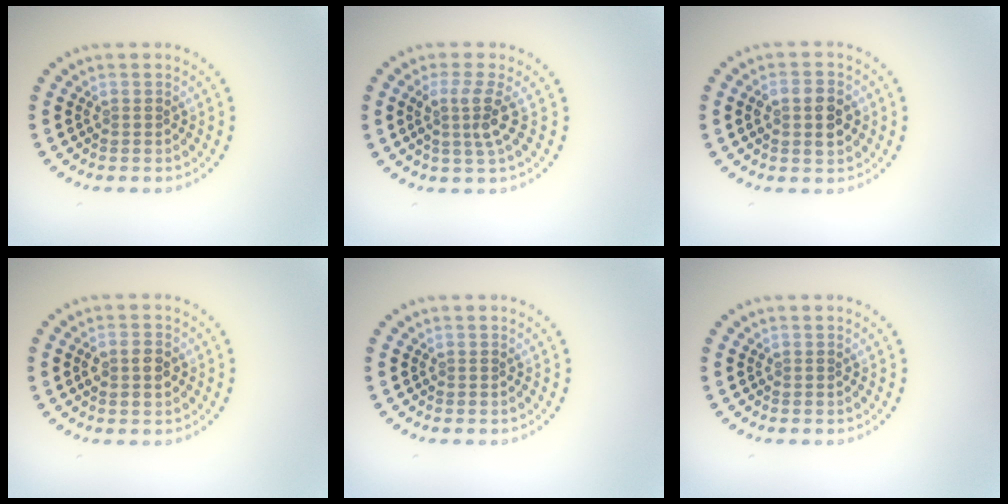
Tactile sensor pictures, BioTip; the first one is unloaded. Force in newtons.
{"total": 2.7, "press": 2.0, "slide": 1.7}
{"total": 3.0, "press": 3.0, "slide": 0.2}
{"total": 2.1, "press": 2.0, "slide": 0.1}
{"total": 0.0}
{"total": 0.0}